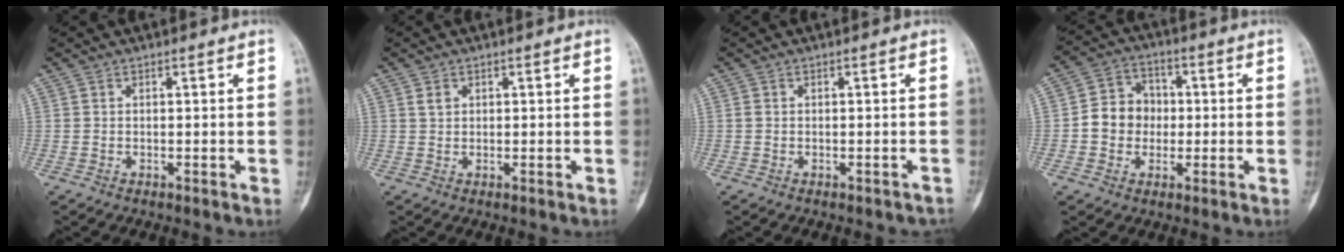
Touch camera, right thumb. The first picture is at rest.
{"total": 1.5, "force": [0.7, 1.1, 0.7], "torque": [-0.007, 0.000, 0.015]}
{"total": 1.3, "force": [-0.7, 1.0, 0.4], "torque": [-0.010, 0.017, -0.005]}
{"total": 8.5, "force": [-0.6, 7.4, 4.0], "torque": [-0.032, 0.024, -0.023]}